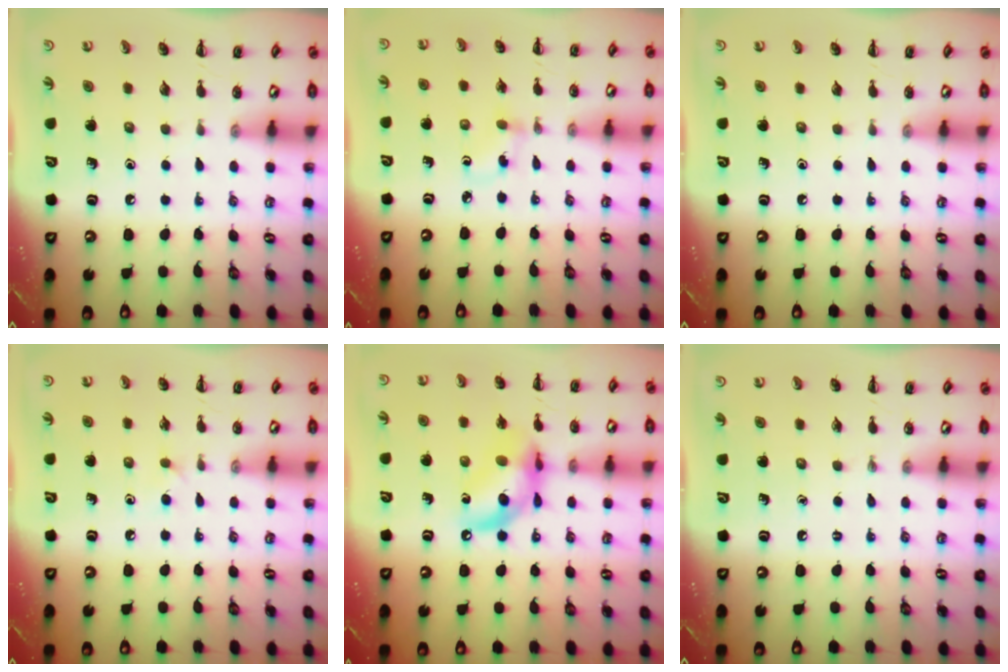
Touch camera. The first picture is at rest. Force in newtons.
{"total": 2.4, "press": 2.1, "slide": 1.1}
{"total": 0.0}
{"total": 2.8, "press": 2.7, "slide": 1.0}
{"total": 13.6, "press": 13.2, "slide": 3.3}
{"total": 0.0}